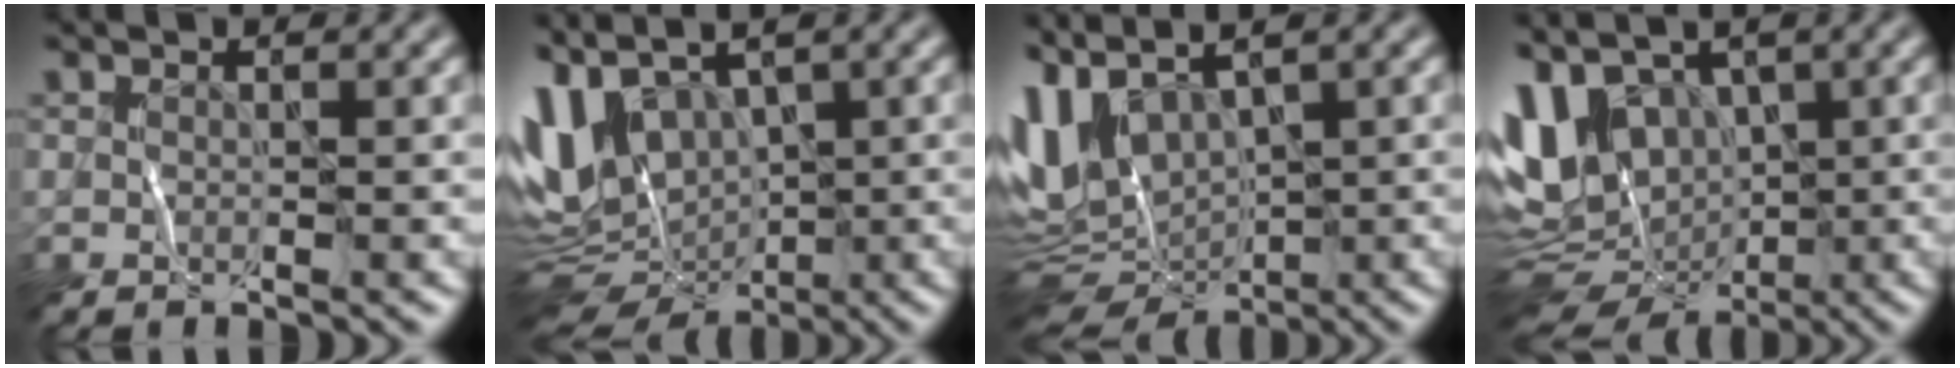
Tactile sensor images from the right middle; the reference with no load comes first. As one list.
[{"total": 11.1, "force": [1.6, 6.2, 9.0], "torque": [-0.182, 0.003, 0.042]}, {"total": 9.0, "force": [2.5, 3.9, 7.7], "torque": [-0.189, 0.000, 0.057]}, {"total": 13.5, "force": [0.4, 9.1, 10.0], "torque": [-0.197, 0.012, 0.032]}]